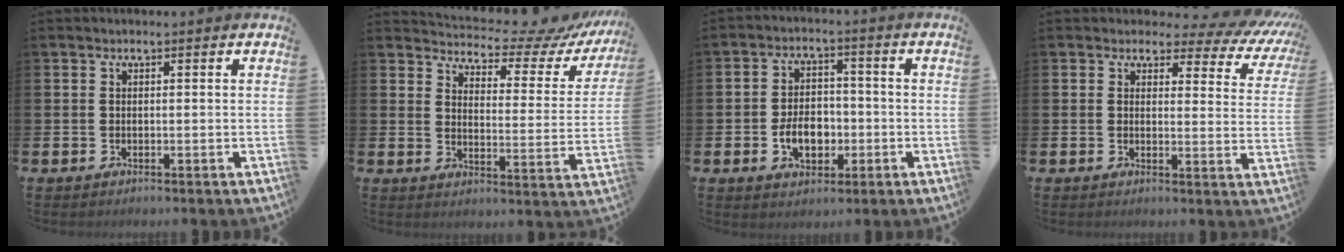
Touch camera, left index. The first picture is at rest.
{"total": 5.3, "force": [4.8, 1.7, 1.3], "torque": [-0.031, -0.049, 0.073]}
{"total": 5.3, "force": [-1.6, 3.8, 3.4], "torque": [-0.045, 0.002, -0.034]}
{"total": 2.8, "force": [2.0, 1.7, 1.0], "torque": [-0.013, -0.026, 0.023]}